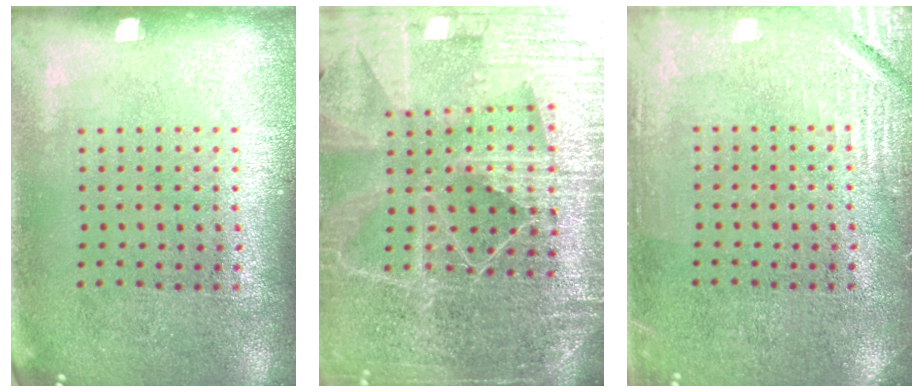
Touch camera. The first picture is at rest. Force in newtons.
{"total": 5.7, "press": 5.0, "slide": 2.8}
{"total": 2.9, "press": 2.9, "slide": 0.3}